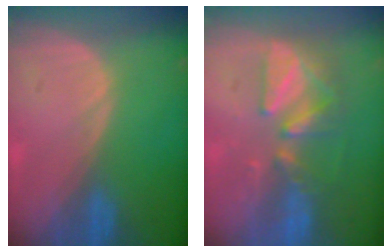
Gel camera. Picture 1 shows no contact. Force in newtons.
{"total": 8.6, "press": 7.7, "slide": 3.8}